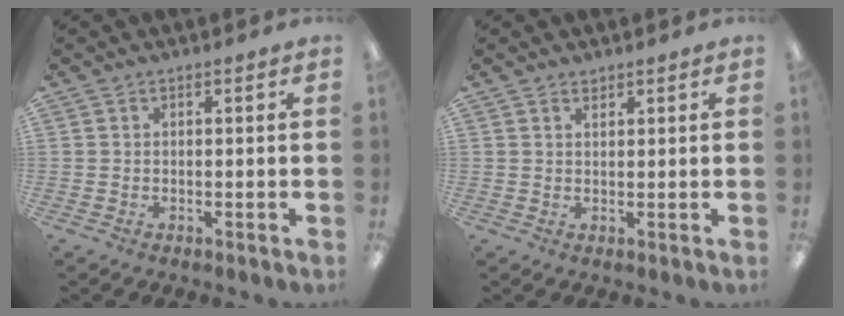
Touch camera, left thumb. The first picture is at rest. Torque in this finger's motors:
{"motor_torque": [-0.18, -0.05, -0.38, 0.16, -0.08]}